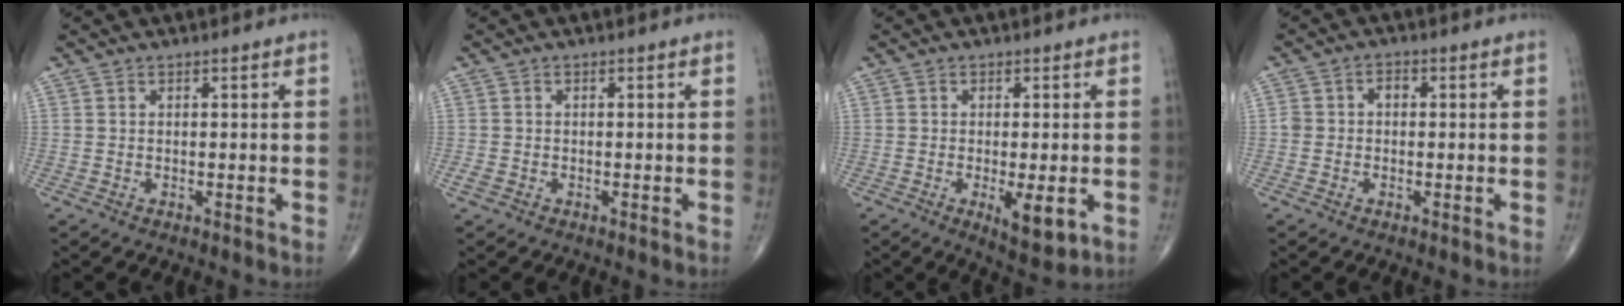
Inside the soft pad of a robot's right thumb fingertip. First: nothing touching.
{"total": 1.3, "force": [-0.5, 0.9, 0.7], "torque": [-0.018, -0.001, -0.011]}
{"total": 6.5, "force": [-1.8, 2.1, 5.9], "torque": [-0.089, -0.017, -0.022]}
{"total": 2.6, "force": [0.0, 2.1, 1.6], "torque": [-0.021, 0.014, -0.004]}